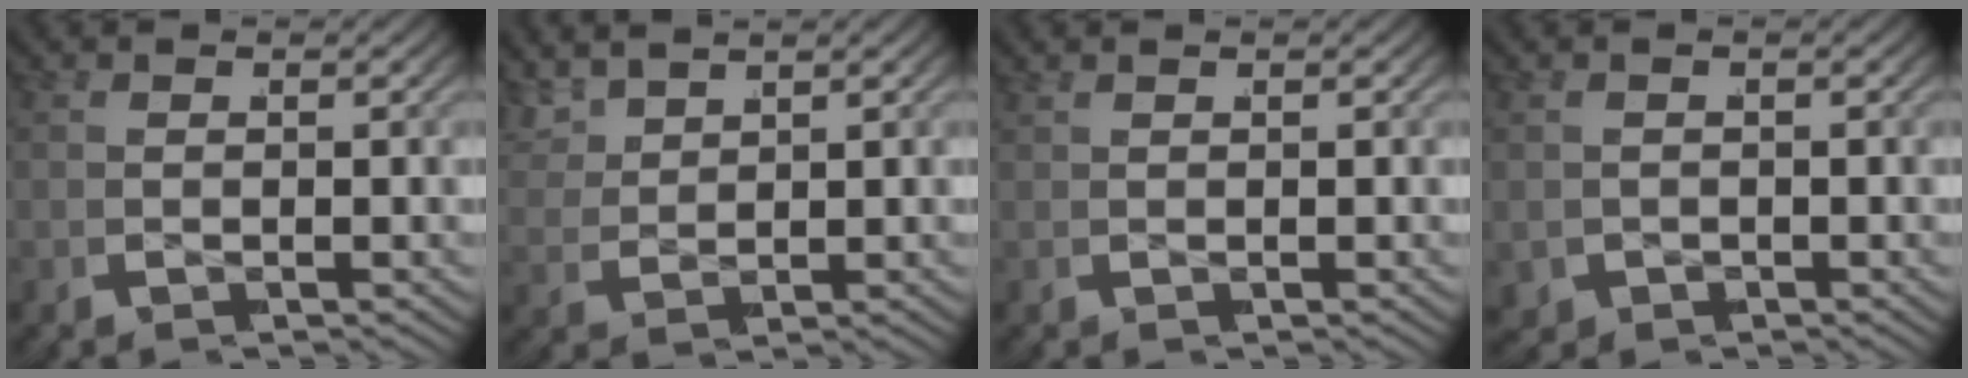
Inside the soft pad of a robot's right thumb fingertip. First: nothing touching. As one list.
[{"total": 1.9, "force": [1.8, 0.4, 0.3], "torque": [-0.012, 0.004, 0.035]}, {"total": 0.6, "force": [0.4, -0.3, -0.2], "torque": [0.007, 0.000, 0.010]}, {"total": 1.4, "force": [-0.3, 1.4, 0.2], "torque": [-0.006, -0.002, -0.001]}]